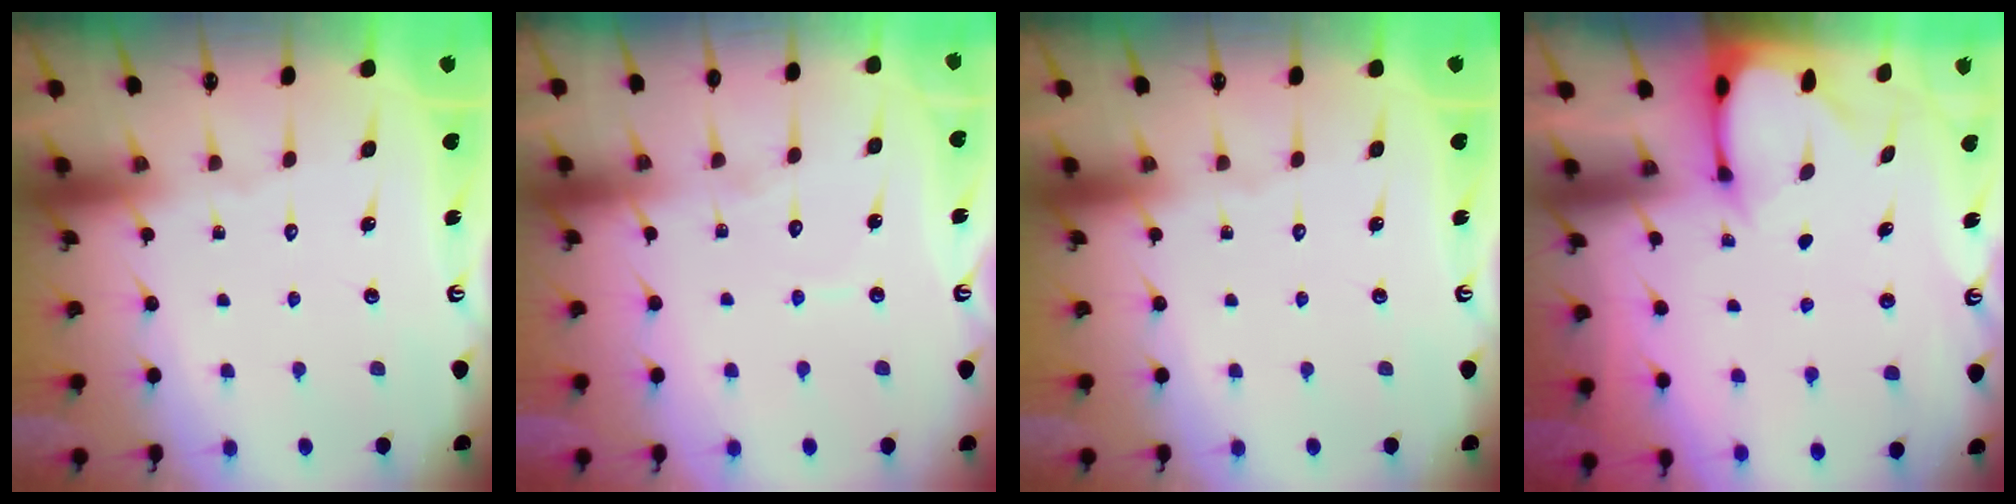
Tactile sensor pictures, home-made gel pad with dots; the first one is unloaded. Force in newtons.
{"total": 3.7, "press": 3.7, "slide": 0.3}
{"total": 0.0}
{"total": 2.5, "press": 2.5, "slide": 0.5}